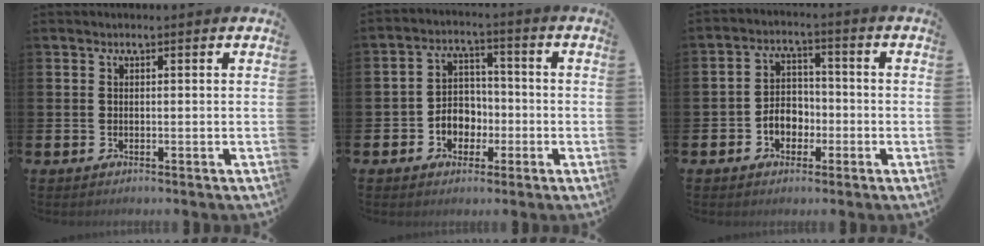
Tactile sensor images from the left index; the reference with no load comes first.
{"total": 4.3, "force": [-1.8, 3.6, 1.2], "torque": [-0.023, 0.004, -0.042]}
{"total": 4.0, "force": [-2.1, 3.0, 1.6], "torque": [-0.025, 0.004, -0.048]}